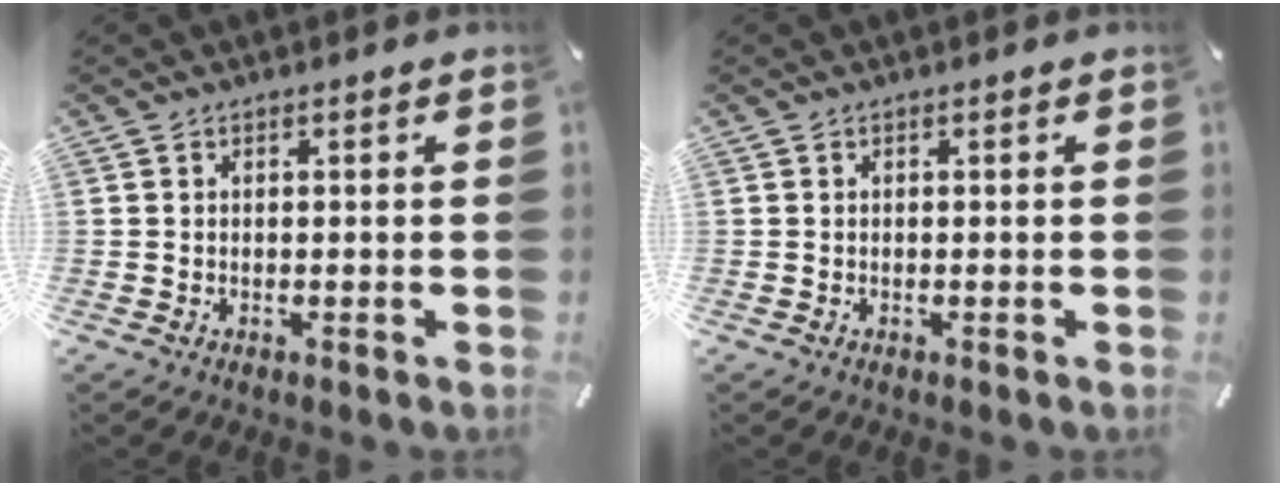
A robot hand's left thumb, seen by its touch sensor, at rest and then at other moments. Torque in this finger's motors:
{"motor_torque": [0.00, 0.00, 0.04, 0.04, 0.00]}